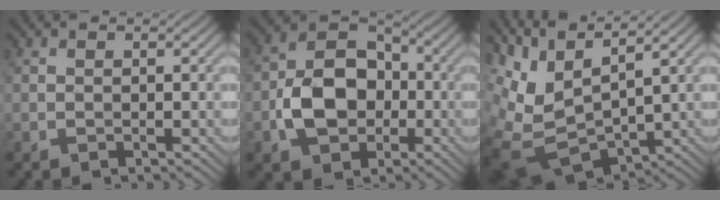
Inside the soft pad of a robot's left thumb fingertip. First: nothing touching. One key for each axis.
{"total": 9.3, "fx": -2.2, "fy": 6.9, "fz": 5.9, "tx": -0.114, "ty": 0.000, "tz": -0.050}
{"total": 10.3, "fx": 3.6, "fy": 4.9, "fz": 8.4, "tx": -0.218, "ty": -0.006, "tz": 0.085}